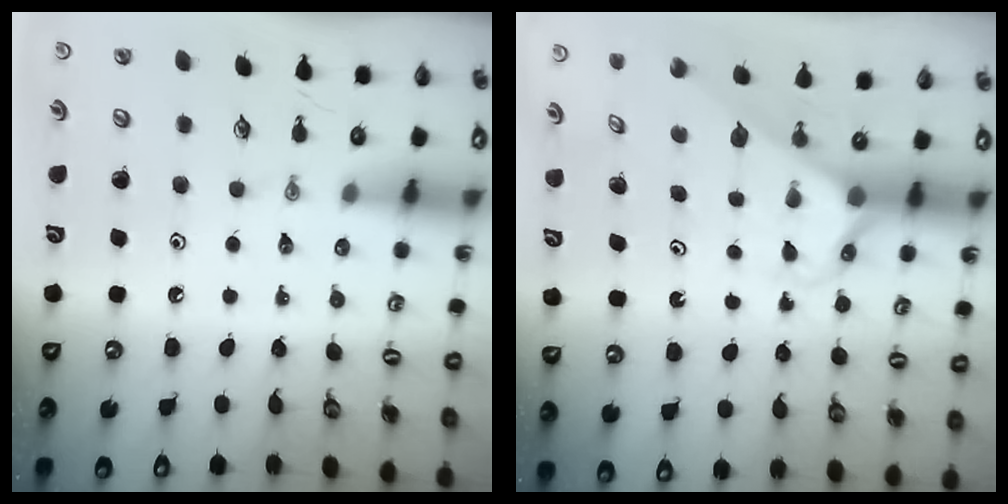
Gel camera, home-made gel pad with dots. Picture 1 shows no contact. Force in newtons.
{"total": 2.6, "press": 2.6, "slide": 0.2}